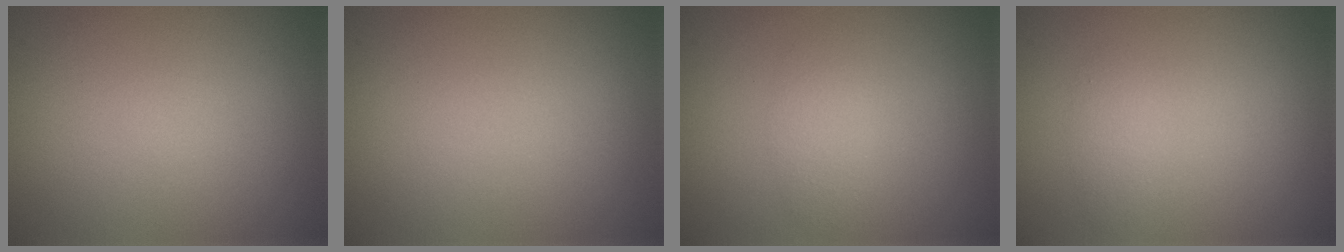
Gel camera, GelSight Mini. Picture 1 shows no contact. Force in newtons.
{"total": 0.0}
{"total": 1.4, "press": 1.4, "slide": 0.0}
{"total": 1.0, "press": 1.0, "slide": 0.0}